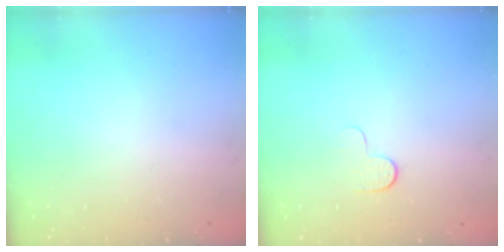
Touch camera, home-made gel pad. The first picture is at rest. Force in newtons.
{"total": 3.9, "press": 3.9, "slide": 0.3}